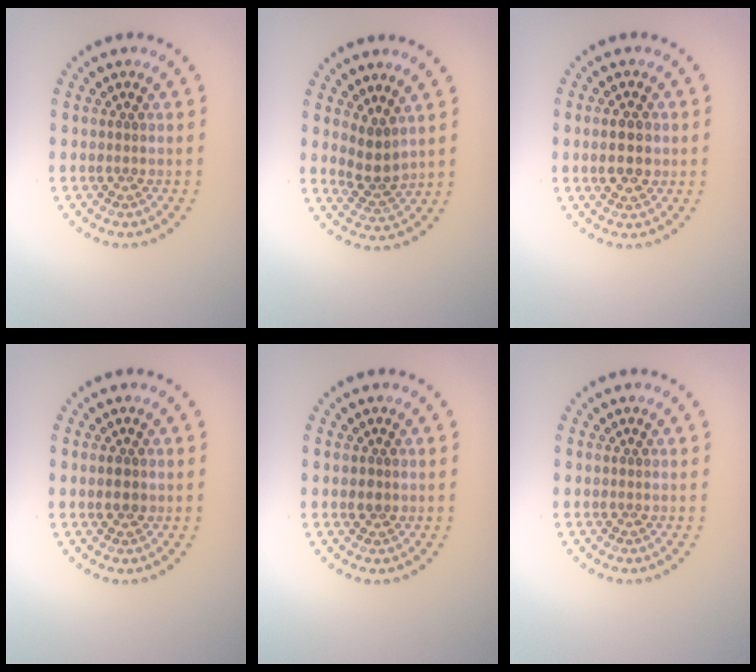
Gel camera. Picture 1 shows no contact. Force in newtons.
{"total": 2.7, "press": 2.1, "slide": 1.6}
{"total": 3.1, "press": 3.1, "slide": 0.1}
{"total": 1.6, "press": 1.6, "slide": 0.1}
{"total": 0.9, "press": 0.8, "slide": 0.4}
{"total": 0.0}